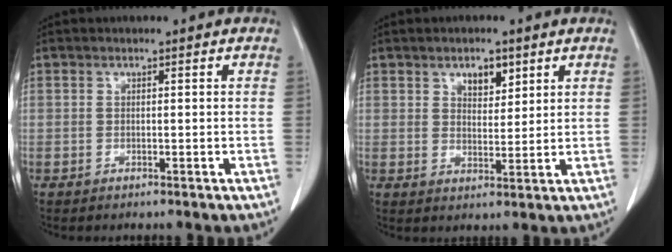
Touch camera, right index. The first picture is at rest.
{"total": 3.3, "force": [2.3, 0.7, 2.2], "torque": [-0.041, -0.004, 0.044]}